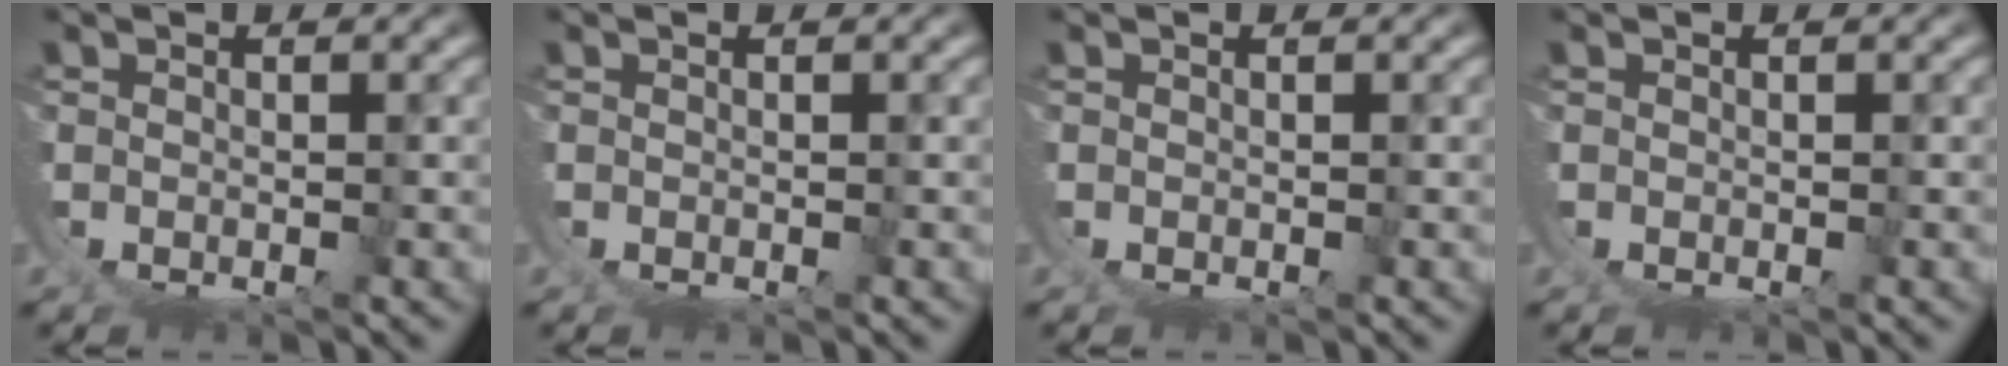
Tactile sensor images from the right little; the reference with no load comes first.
{"total": 0.0}
{"total": 0.0}
{"total": 0.0}